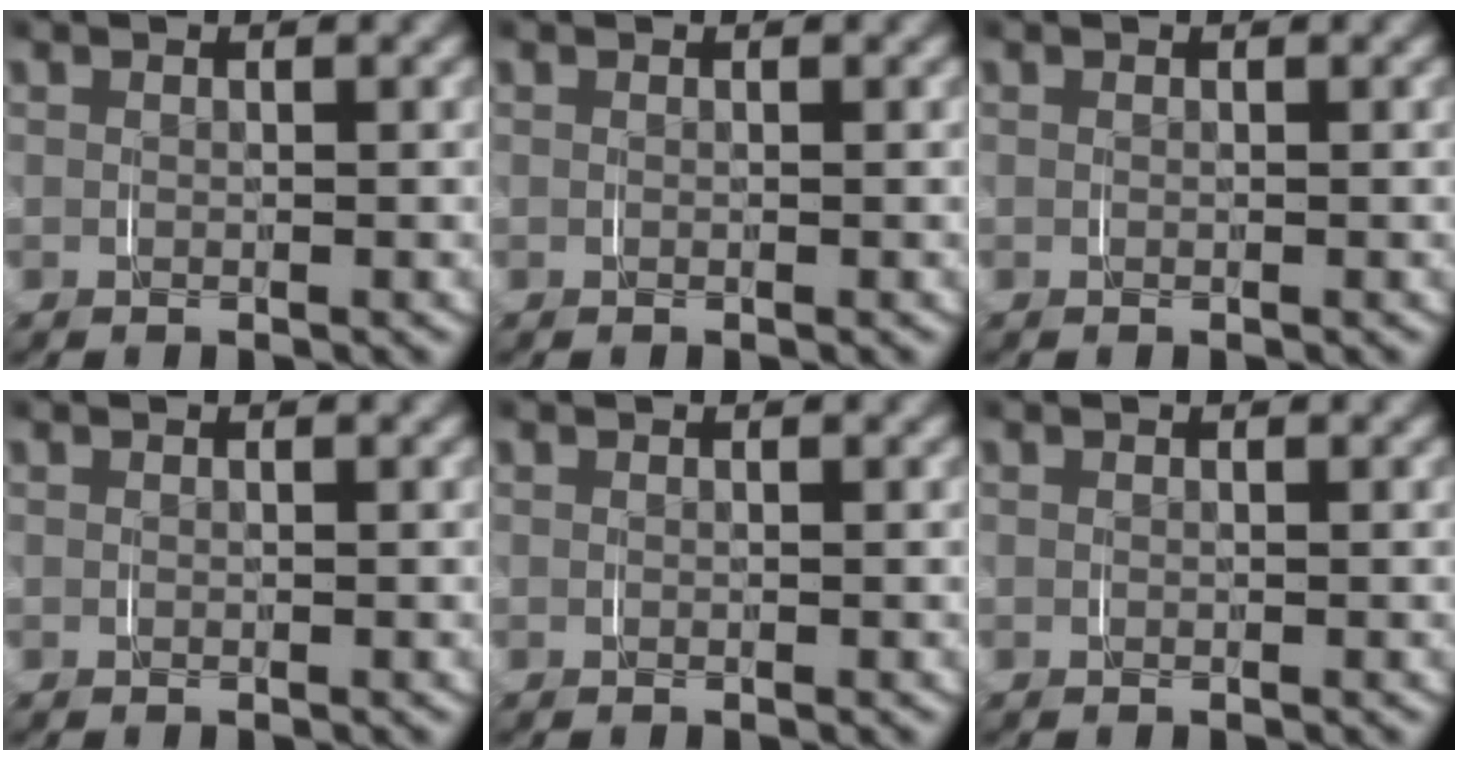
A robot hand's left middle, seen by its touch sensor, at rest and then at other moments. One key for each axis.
{"total": 0.0}
{"total": 0.0}
{"total": 0.0}
{"total": 0.0}
{"total": 0.0}